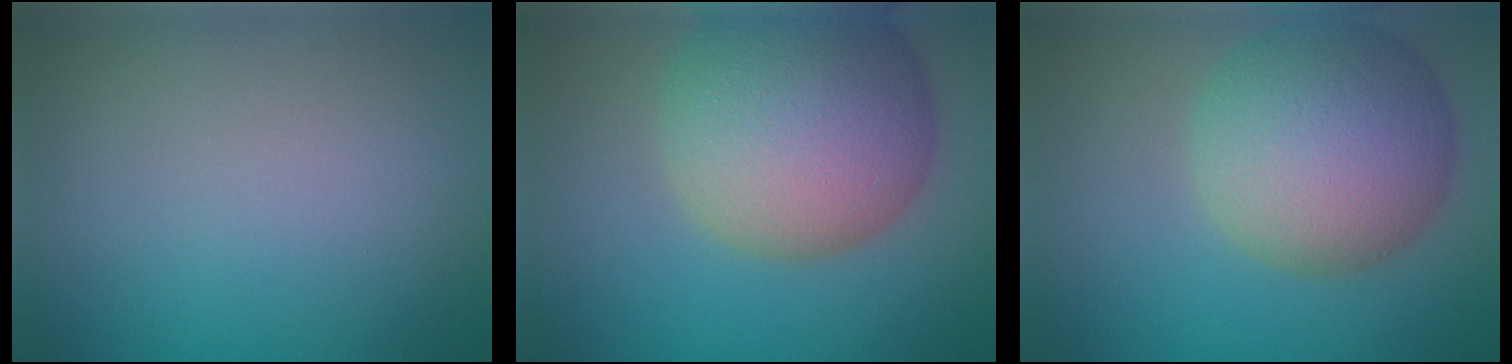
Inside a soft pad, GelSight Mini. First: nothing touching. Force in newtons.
{"total": 13.1, "press": 13.1, "slide": 0.8}
{"total": 10.4, "press": 10.4, "slide": 0.5}